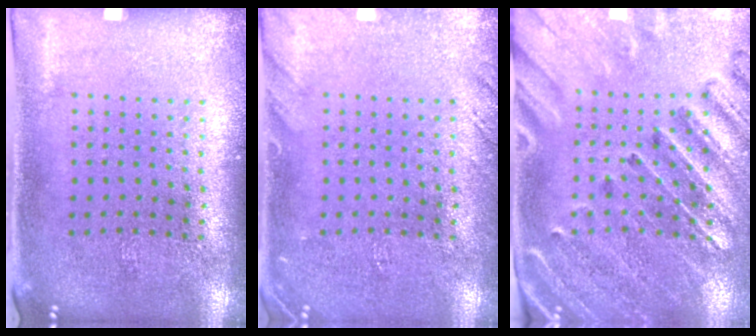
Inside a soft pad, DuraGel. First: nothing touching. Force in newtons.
{"total": 1.6, "press": 1.6, "slide": 0.2}
{"total": 2.9, "press": 2.7, "slide": 0.9}